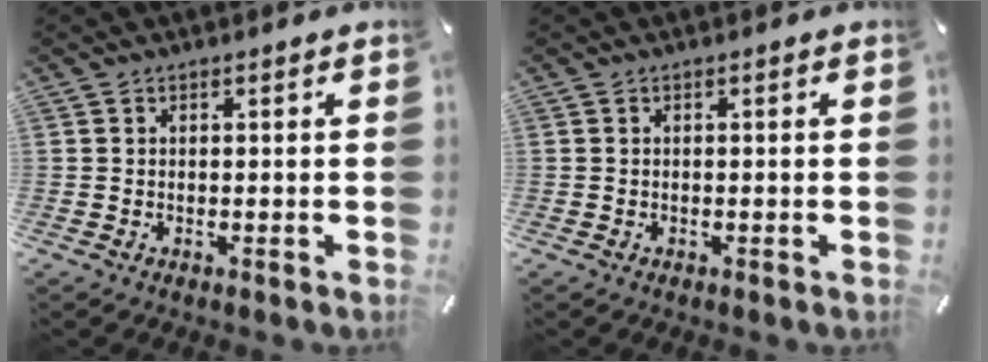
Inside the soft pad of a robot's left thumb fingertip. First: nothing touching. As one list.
[{"total": 0.0}]